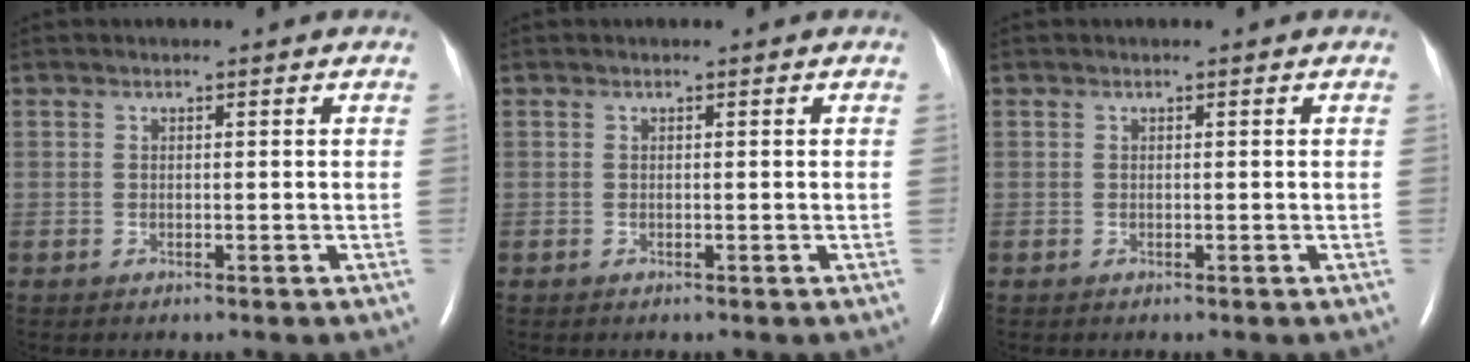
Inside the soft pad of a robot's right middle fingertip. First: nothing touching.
{"total": 0.0}
{"total": 0.0}